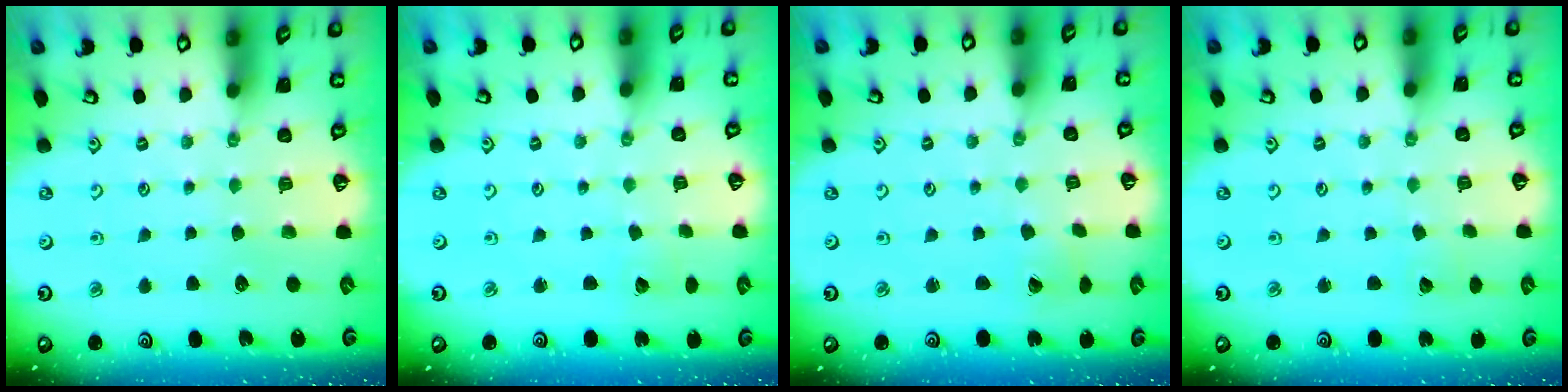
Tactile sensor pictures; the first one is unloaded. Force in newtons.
{"total": 1.9, "press": 1.9, "slide": 0.3}
{"total": 0.7, "press": 0.7, "slide": 0.0}
{"total": 1.4, "press": 1.4, "slide": 0.1}